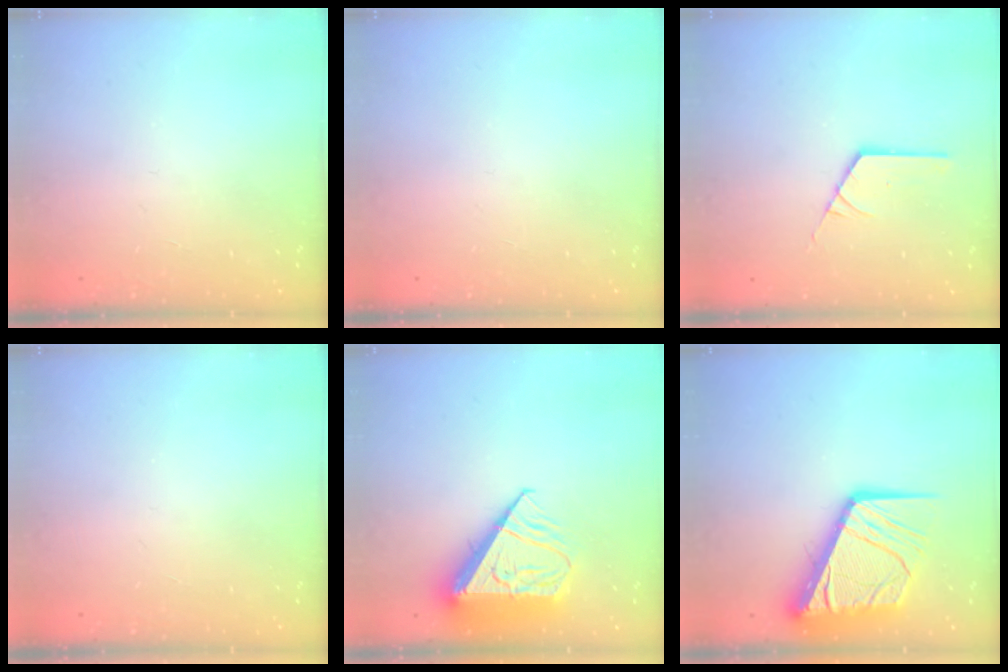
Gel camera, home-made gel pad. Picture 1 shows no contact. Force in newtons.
{"total": 0.0}
{"total": 2.2, "press": 2.2, "slide": 0.1}
{"total": 0.0}
{"total": 12.6, "press": 12.5, "slide": 1.6}
{"total": 19.0, "press": 18.9, "slide": 2.1}